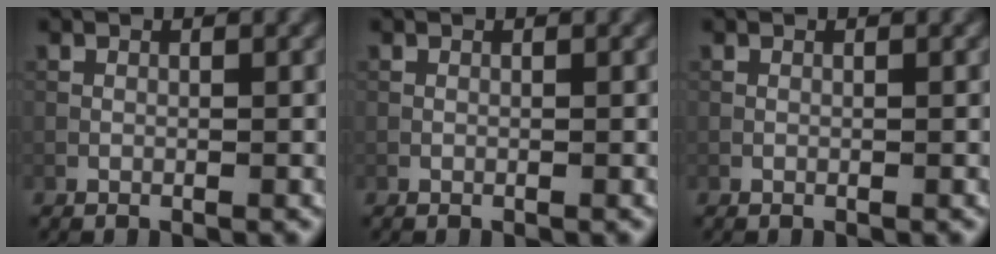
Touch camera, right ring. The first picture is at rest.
{"total": 0.0}
{"total": 0.0}